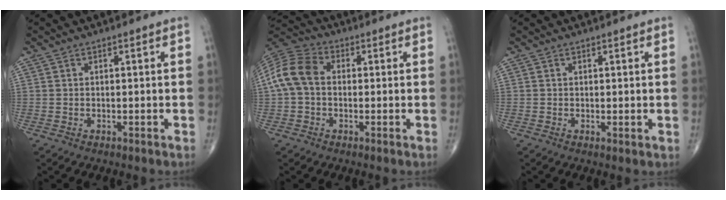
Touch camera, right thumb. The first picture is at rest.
{"total": 10.1, "force": [0.2, 7.3, 7.0], "torque": [-0.144, 0.031, -0.008]}
{"total": 0.8, "force": [0.2, 0.3, 0.7], "torque": [-0.016, -0.005, 0.003]}